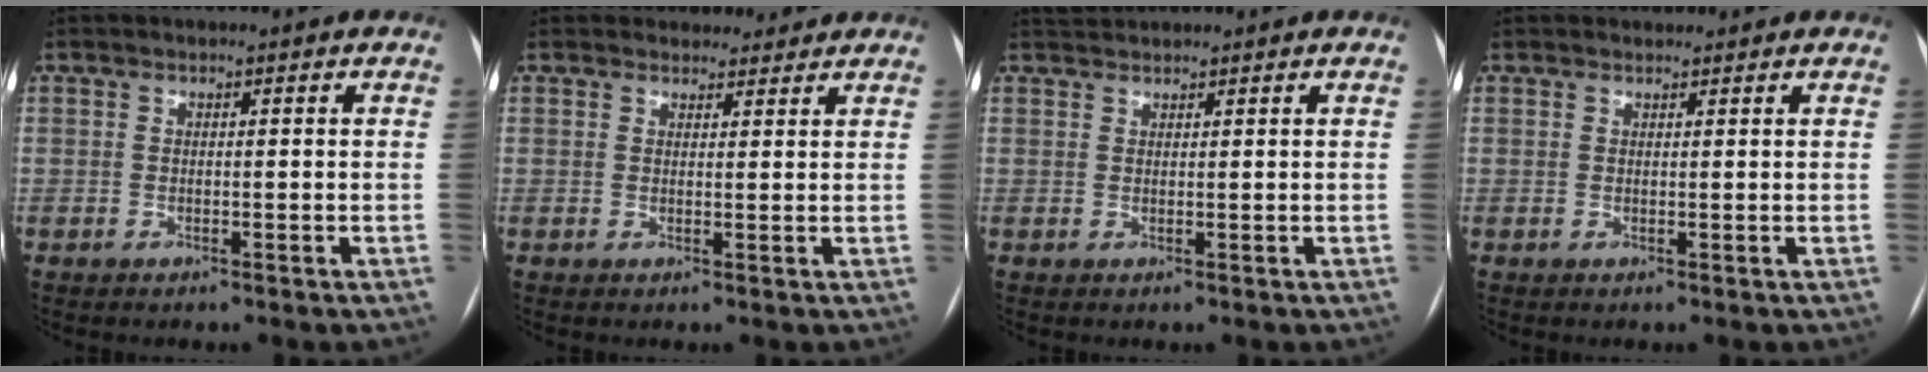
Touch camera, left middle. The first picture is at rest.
{"total": 3.8, "force": [3.5, 1.5, 0.0], "torque": [0.006, 0.007, 0.041]}
{"total": 1.9, "force": [1.9, 0.1, 0.0], "torque": [-0.008, 0.021, 0.039]}
{"total": 1.0, "force": [0.9, 0.3, -0.1], "torque": [-0.007, 0.007, 0.015]}